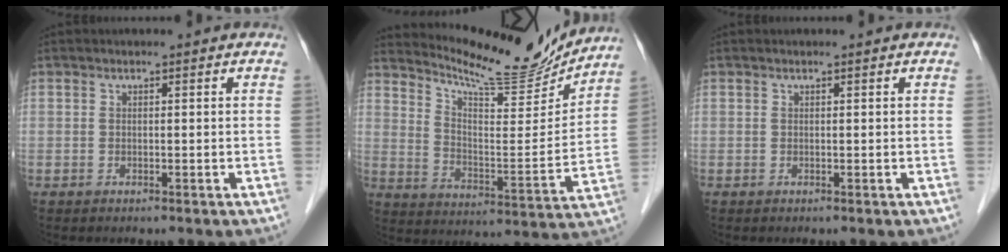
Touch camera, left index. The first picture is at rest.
{"total": 15.3, "force": [14.8, 1.3, 3.7], "torque": [-0.073, -0.040, 0.222]}
{"total": 0.0}